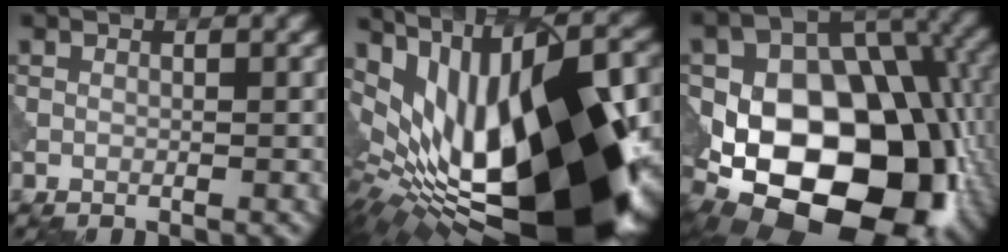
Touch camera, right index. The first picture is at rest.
{"total": 19.3, "force": [-0.7, 8.6, 17.2], "torque": [-0.278, -0.007, -0.014]}
{"total": 19.7, "force": [-3.7, 13.2, 14.1], "torque": [-0.224, -0.019, -0.041]}